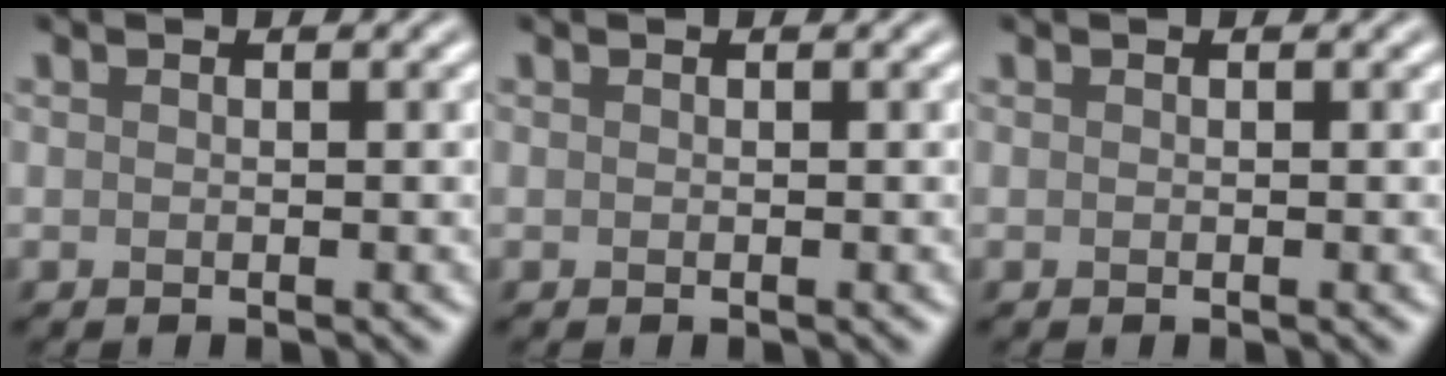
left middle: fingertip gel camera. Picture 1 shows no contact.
{"total": 0.0}
{"total": 0.0}